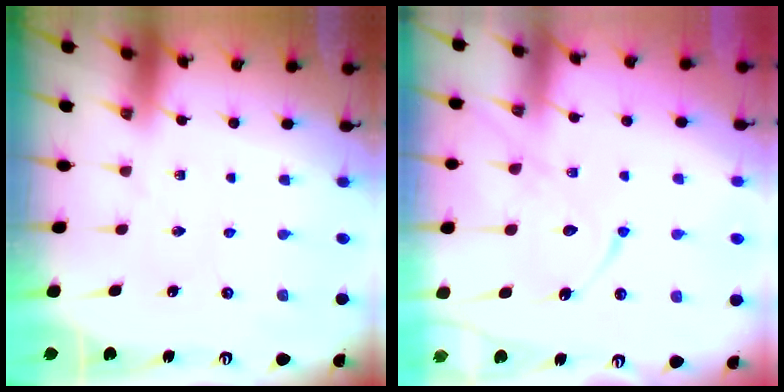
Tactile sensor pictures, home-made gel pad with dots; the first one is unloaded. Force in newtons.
{"total": 15.7, "press": 15.6, "slide": 1.4}